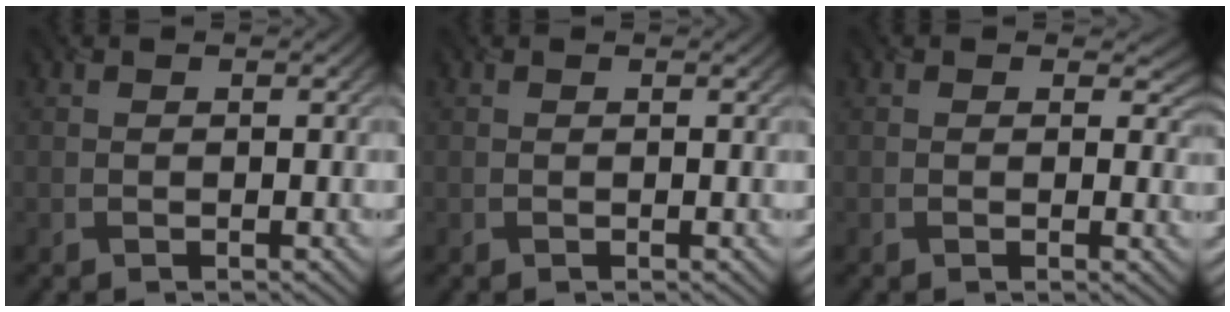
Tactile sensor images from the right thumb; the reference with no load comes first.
{"total": 0.0}
{"total": 2.3, "force": [0.7, 1.7, 1.4], "torque": [-0.019, -0.009, 0.011]}